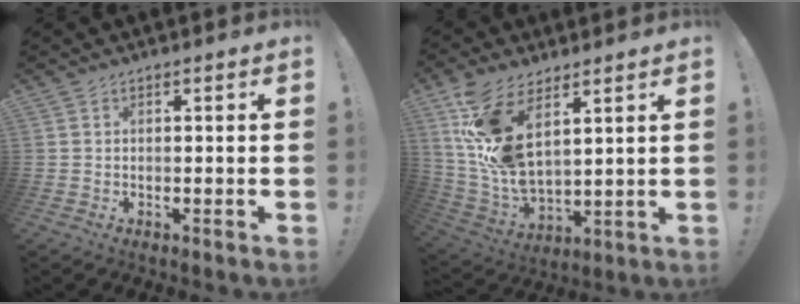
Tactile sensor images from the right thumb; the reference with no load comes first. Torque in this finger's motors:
{"motor_torque": [1.50, 3.51, 0.92, -0.19, 0.36]}